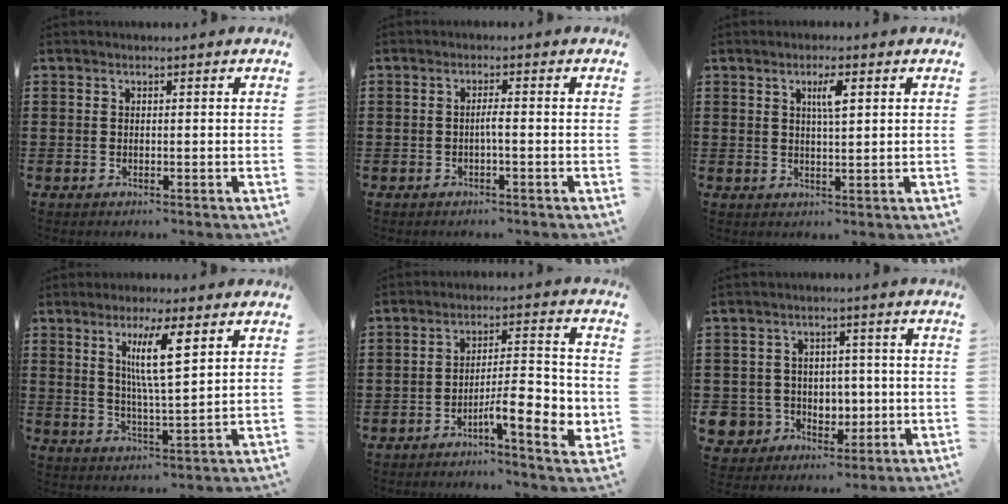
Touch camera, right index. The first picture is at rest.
{"total": 1.5, "force": [-0.5, 0.0, 1.4], "torque": [-0.026, -0.001, -0.010]}
{"total": 3.4, "force": [1.3, 0.7, 3.0], "torque": [-0.055, 0.003, 0.017]}
{"total": 8.2, "force": [3.5, 1.4, 7.3], "torque": [-0.144, 0.003, 0.055]}
{"total": 8.5, "force": [-3.8, 1.9, 7.4], "torque": [-0.104, -0.002, -0.067]}
{"total": 5.6, "force": [-0.4, 5.4, 1.4], "torque": [-0.040, 0.009, -0.007]}